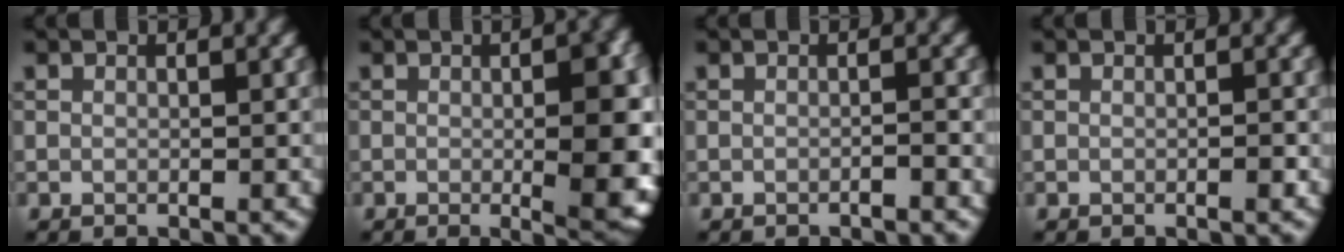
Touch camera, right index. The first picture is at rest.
{"total": 7.6, "force": [-0.4, 1.7, 7.4], "torque": [-0.091, -0.006, 0.002]}
{"total": 0.8, "force": [-0.6, 0.1, 0.6], "torque": [-0.007, 0.003, -0.015]}
{"total": 0.5, "force": [-0.2, 0.0, 0.5], "torque": [-0.009, 0.002, -0.003]}